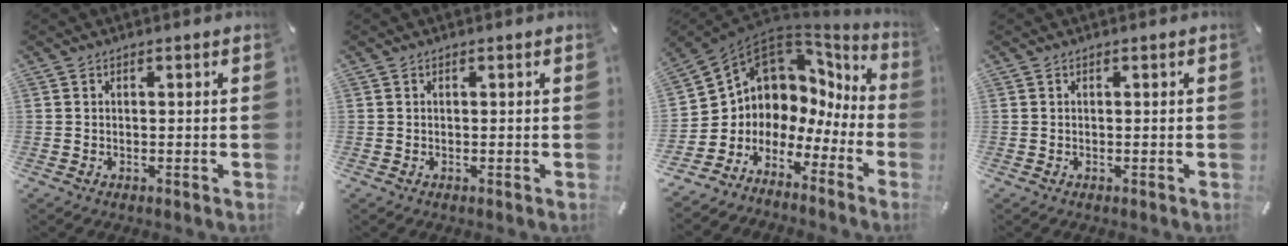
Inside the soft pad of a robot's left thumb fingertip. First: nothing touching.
{"total": 0.0}
{"total": 4.8, "force": [1.5, 4.4, -1.2], "torque": [-0.015, -0.062, 0.034]}
{"total": 0.0}